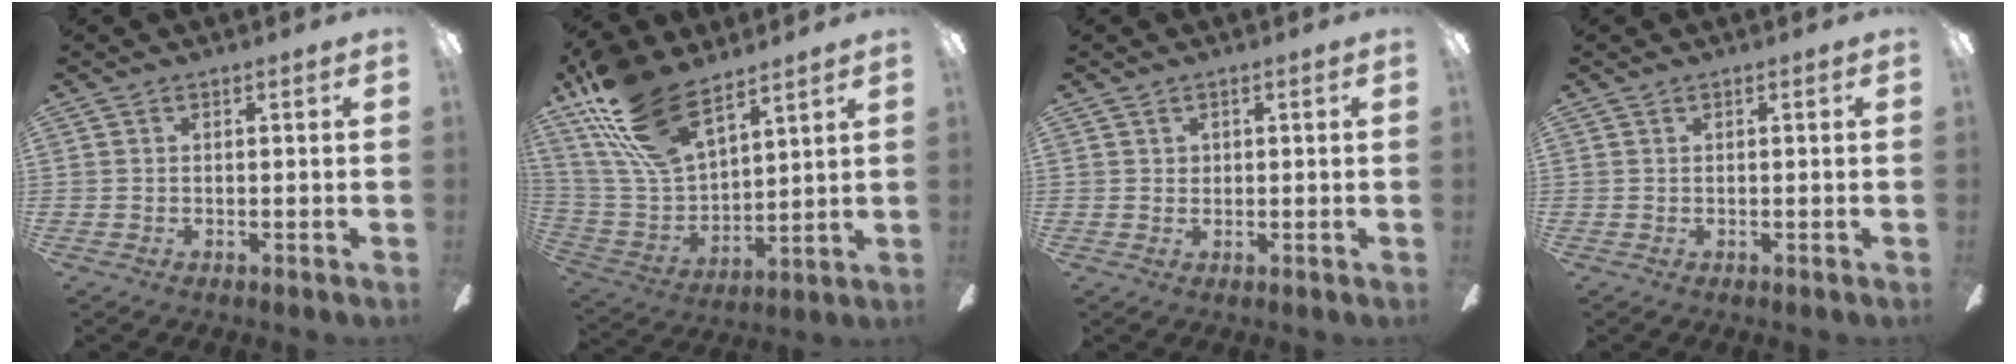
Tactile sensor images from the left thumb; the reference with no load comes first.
{"total": 20.9, "force": [14.7, 9.1, 11.7], "torque": [-0.266, -0.075, 0.268]}
{"total": 1.2, "force": [0.8, 0.8, 0.1], "torque": [-0.003, 0.002, 0.015]}
{"total": 0.0}